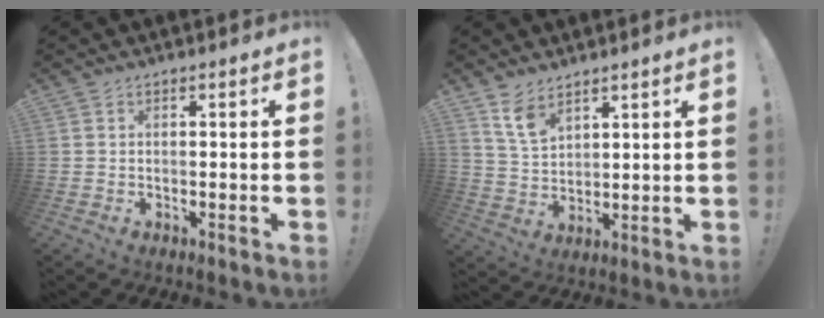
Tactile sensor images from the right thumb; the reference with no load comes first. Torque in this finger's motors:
{"motor_torque": [0.67, 0.14, 0.19, -0.28, 0.00]}